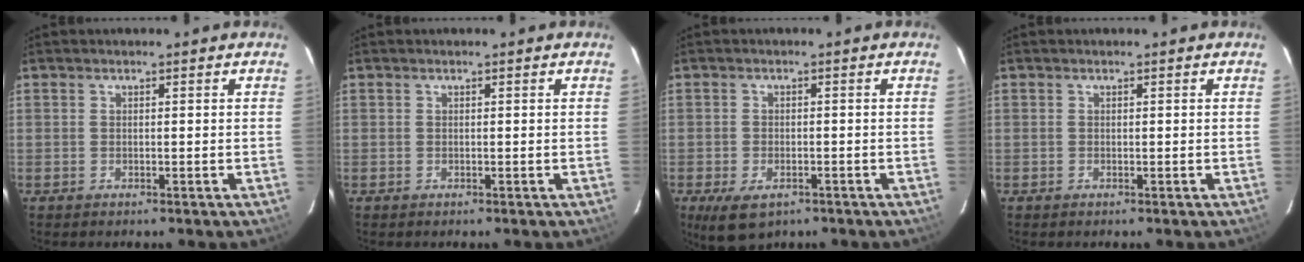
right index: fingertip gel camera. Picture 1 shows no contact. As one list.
[{"total": 0.0}, {"total": 5.8, "force": [-3.1, 3.2, 3.7], "torque": [-0.079, -0.022, -0.050]}, {"total": 0.0}]